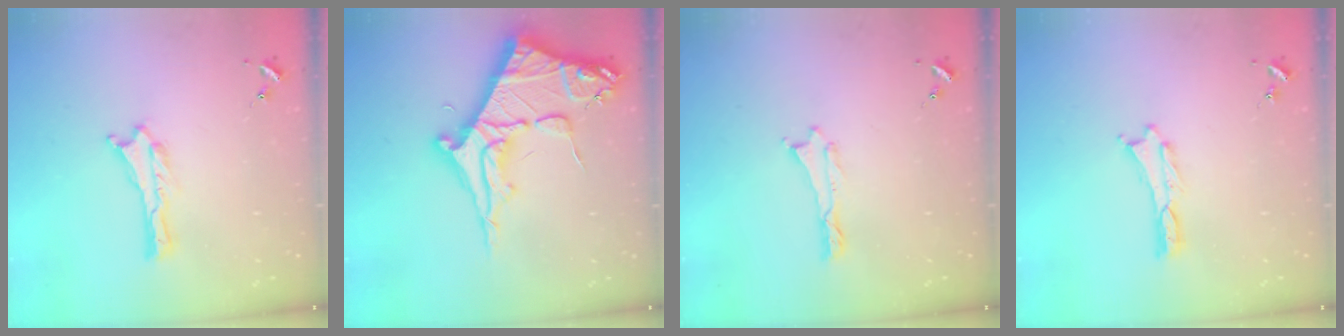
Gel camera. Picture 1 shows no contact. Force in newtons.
{"total": 10.6, "press": 10.6, "slide": 1.2}
{"total": 0.0}
{"total": 0.0}